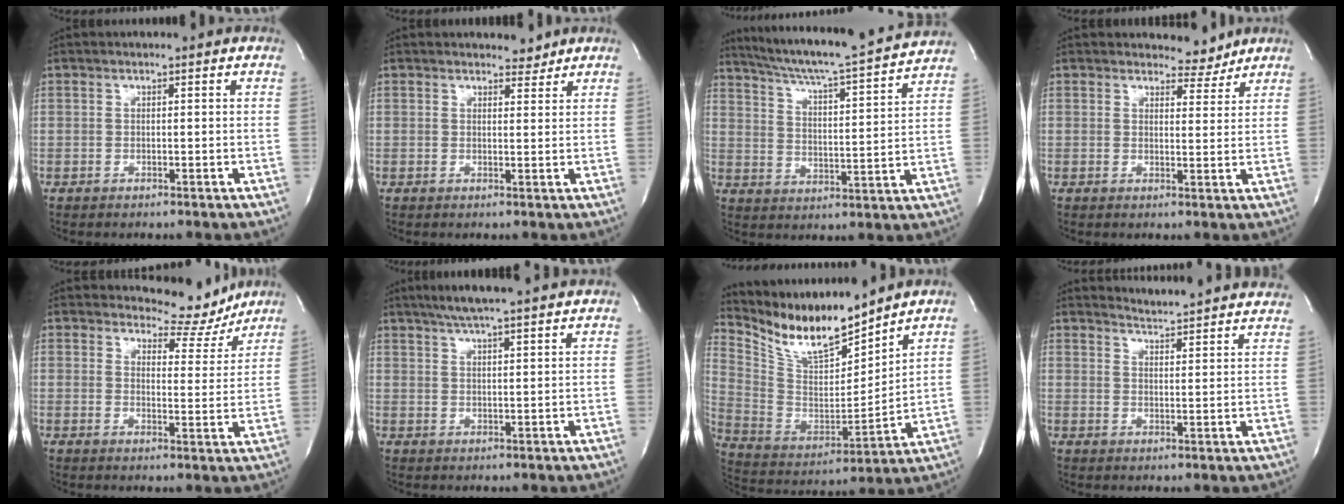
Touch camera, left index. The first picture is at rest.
{"total": 2.1, "force": [1.9, 0.8, 0.3], "torque": [-0.003, -0.007, 0.025]}
{"total": 19.0, "force": [17.3, -0.3, 7.7], "torque": [-0.132, -0.018, 0.249]}
{"total": 3.4, "force": [3.2, 1.2, -0.1], "torque": [0.003, -0.015, 0.037]}
{"total": 6.8, "force": [6.6, 1.9, 0.0], "torque": [0.005, -0.026, 0.080]}
{"total": 10.5, "force": [8.9, -0.1, 5.5], "torque": [-0.091, 0.023, 0.122]}
{"total": 14.4, "force": [12.9, 2.1, 6.1], "torque": [-0.132, 0.000, 0.254]}
{"total": 13.6, "force": [13.4, -0.2, 2.3], "torque": [-0.033, -0.043, 0.152]}